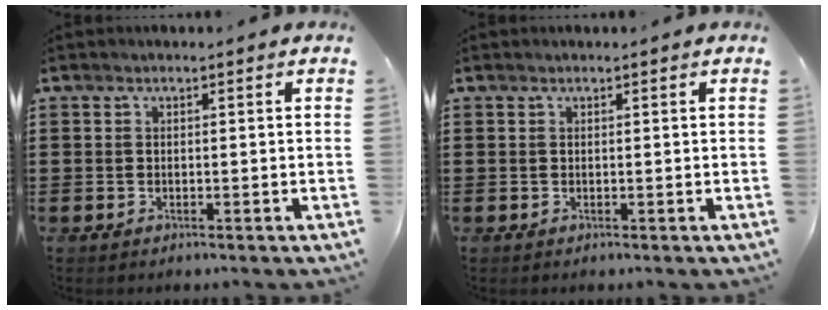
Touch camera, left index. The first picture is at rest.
{"total": 0.0}